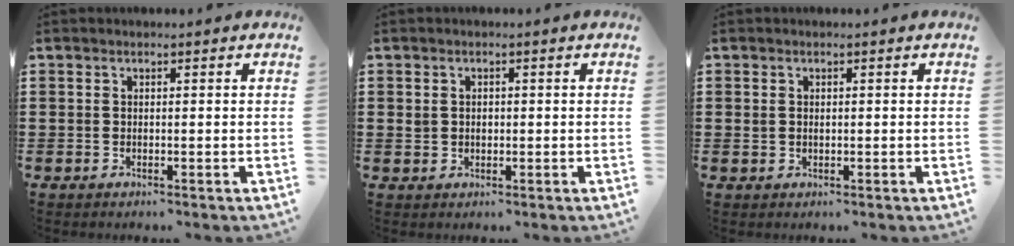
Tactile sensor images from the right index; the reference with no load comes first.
{"total": 1.5, "force": [0.2, 1.2, 0.8], "torque": [-0.017, 0.009, 0.002]}
{"total": 0.9, "force": [0.1, 0.8, 0.6], "torque": [-0.014, 0.005, 0.001]}